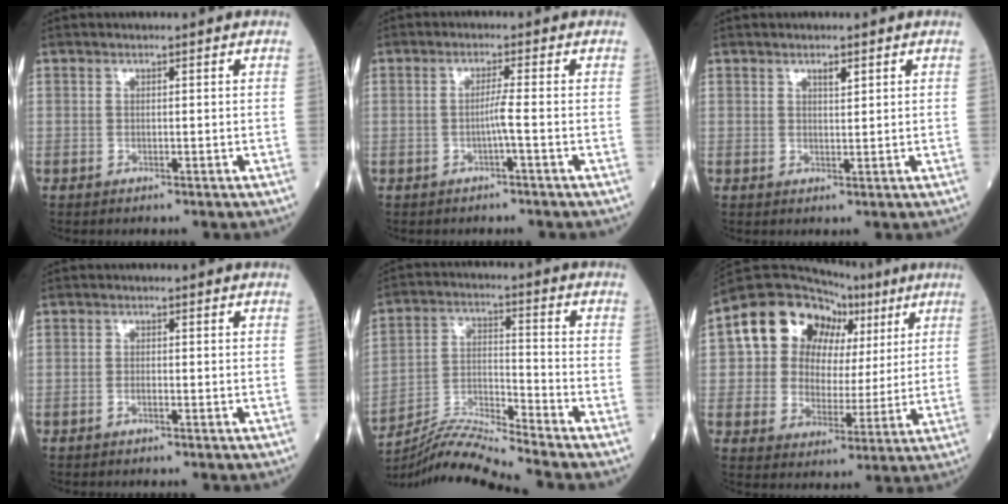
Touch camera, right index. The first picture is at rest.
{"total": 2.1, "force": [-0.8, -0.6, 1.8], "torque": [-0.031, 0.000, -0.016]}
{"total": 1.5, "force": [1.0, 0.3, 1.1], "torque": [-0.018, -0.001, 0.017]}
{"total": 0.8, "force": [-0.5, 0.1, 0.6], "torque": [-0.017, -0.002, -0.008]}
{"total": 9.8, "force": [-9.3, -2.4, 1.9], "torque": [-0.046, 0.007, -0.173]}
{"total": 14.7, "force": [6.4, 11.3, 6.9], "torque": [-0.087, 0.052, 0.104]}